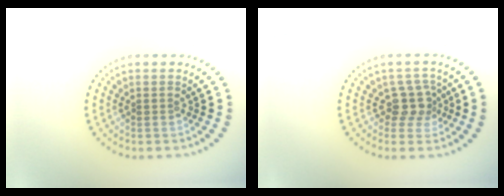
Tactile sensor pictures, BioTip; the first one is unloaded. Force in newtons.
{"total": 2.5, "press": 2.0, "slide": 1.4}